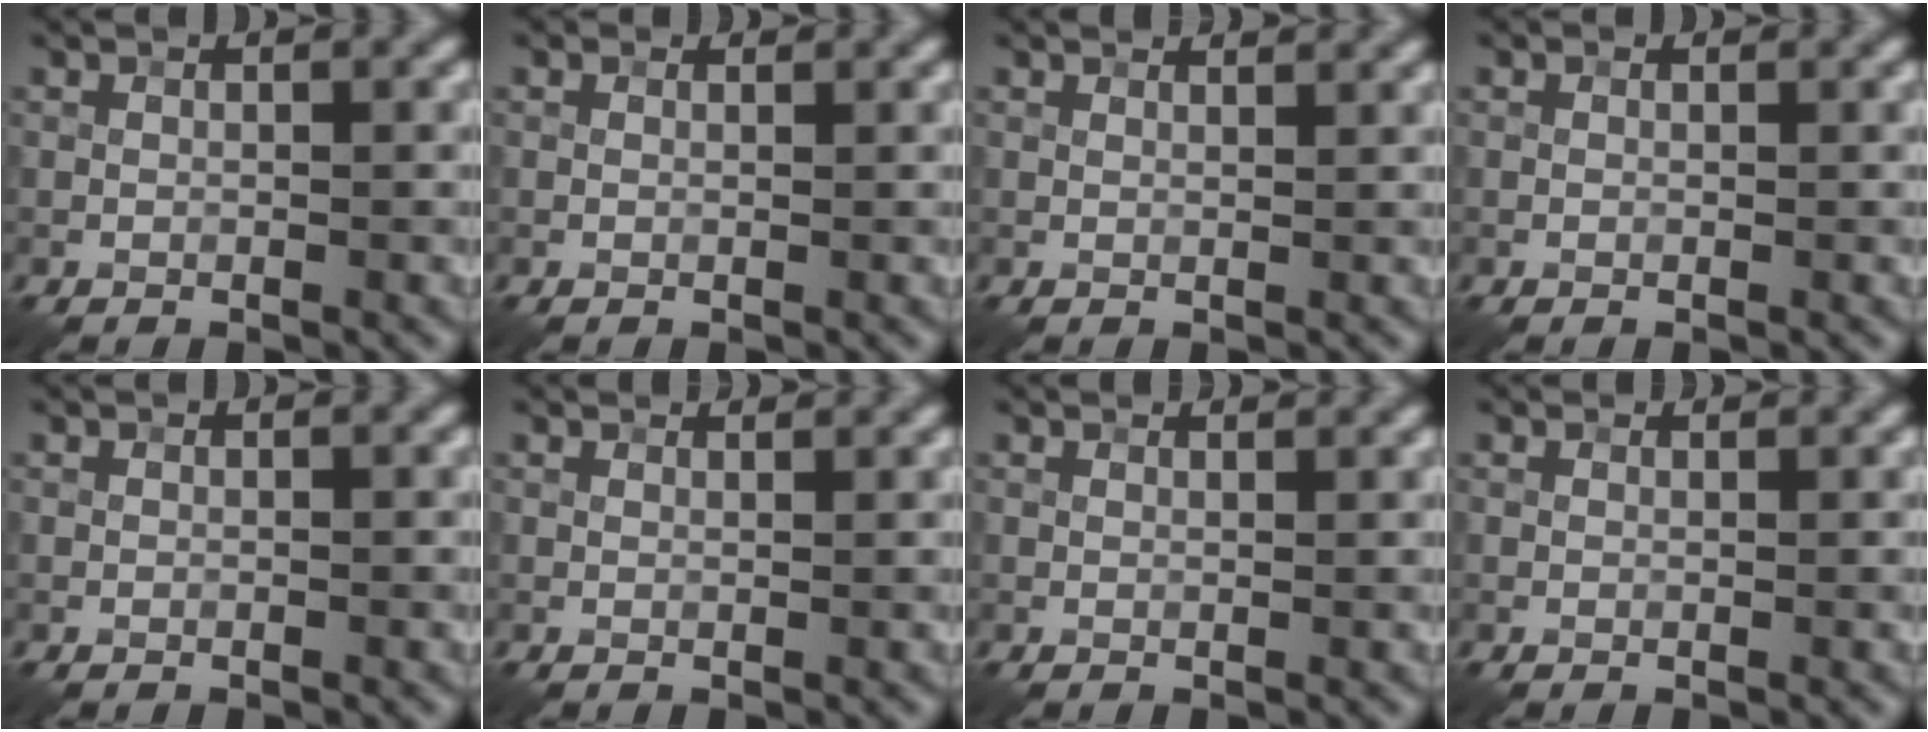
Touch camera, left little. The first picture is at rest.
{"total": 0.6, "force": [0.5, 0.3, 0.2], "torque": [-0.003, -0.003, -0.001]}
{"total": 2.3, "force": [2.1, 0.4, 0.9], "torque": [-0.017, 0.002, 0.021]}
{"total": 0.0}
{"total": 0.0}
{"total": 2.0, "force": [1.9, 0.3, 0.7], "torque": [-0.021, 0.001, 0.018]}
{"total": 1.9, "force": [1.8, 0.2, 0.6], "torque": [-0.020, 0.000, 0.016]}
{"total": 1.2, "force": [1.1, 0.3, 0.2], "torque": [-0.009, -0.004, 0.009]}